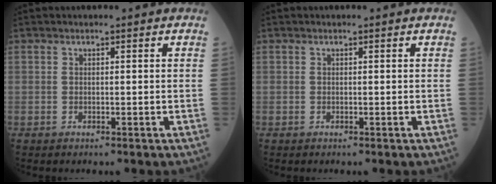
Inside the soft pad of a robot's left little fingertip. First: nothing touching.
{"total": 0.0}